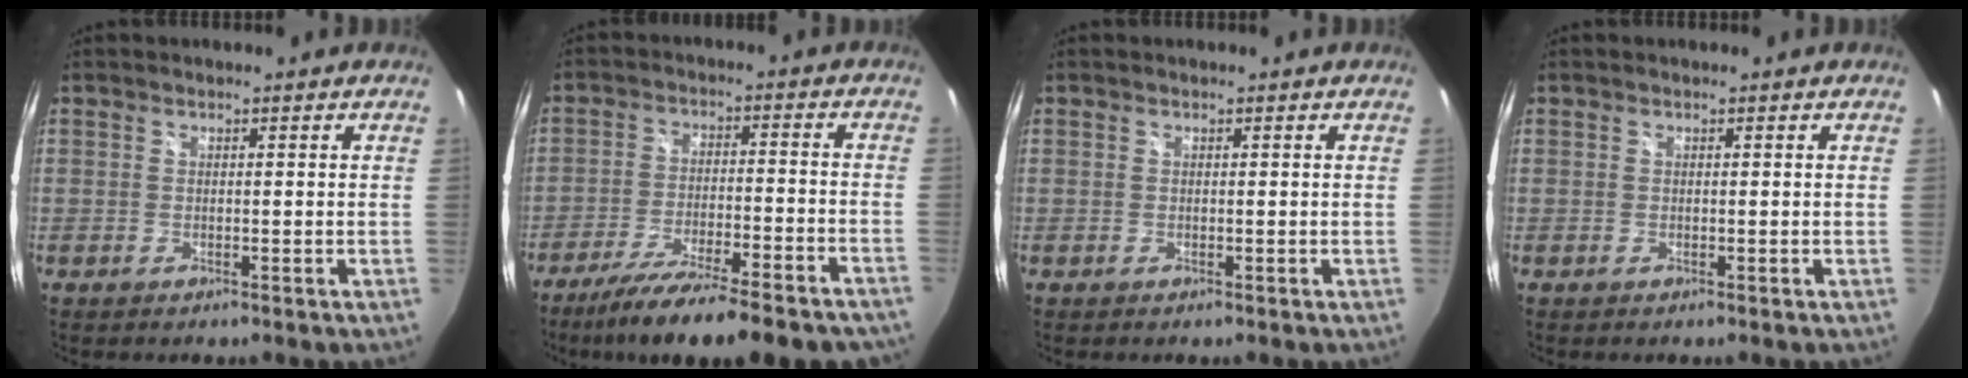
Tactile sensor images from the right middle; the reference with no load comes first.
{"total": 21.8, "force": [-18.1, 3.7, 11.6], "torque": [-0.200, -0.048, -0.261]}
{"total": 0.0}
{"total": 0.0}